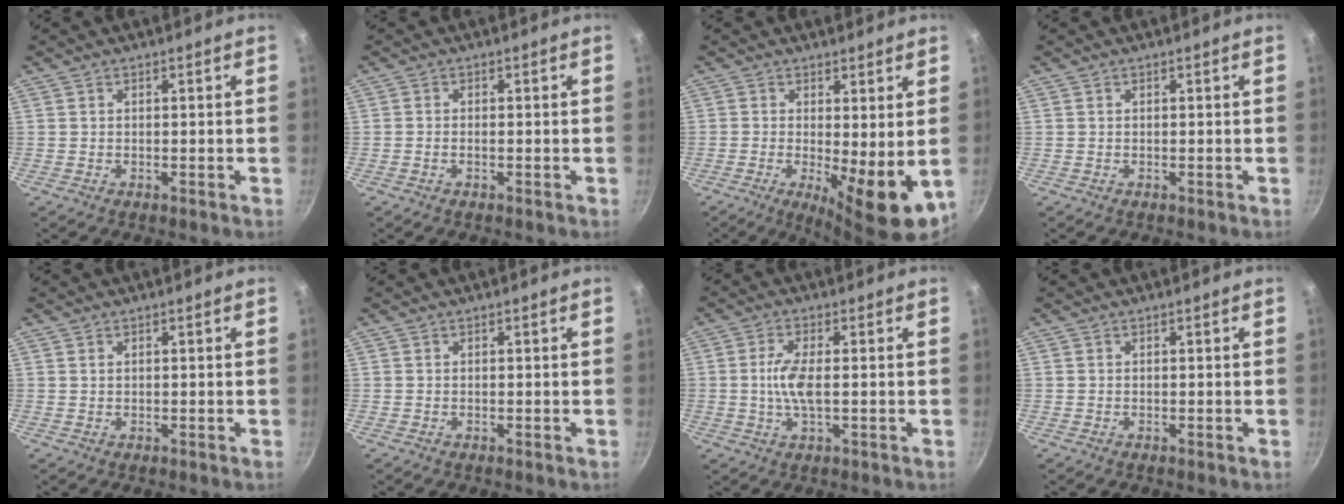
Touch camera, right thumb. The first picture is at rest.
{"total": 0.8, "force": [-0.4, 0.3, 0.6], "torque": [-0.019, 0.006, -0.011]}
{"total": 9.6, "force": [-0.9, 2.8, 9.1], "torque": [-0.123, -0.012, -0.003]}
{"total": 0.0}
{"total": 0.6, "force": [0.3, 0.3, 0.3], "torque": [-0.004, 0.000, 0.007]}
{"total": 0.0}
{"total": 5.6, "force": [0.0, 1.9, 5.3], "torque": [-0.117, 0.002, -0.004]}
{"total": 0.0}